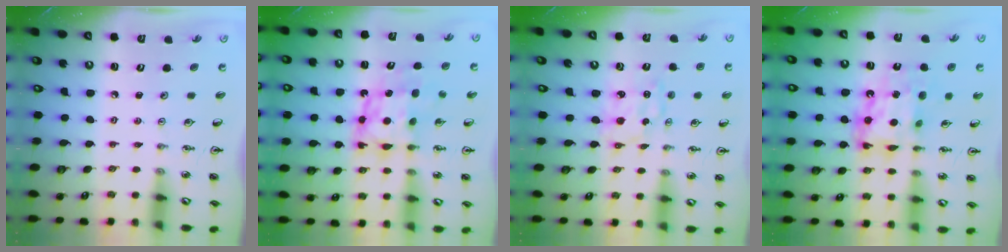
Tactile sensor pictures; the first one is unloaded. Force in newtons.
{"total": 7.7, "press": 7.7, "slide": 0.7}
{"total": 2.6, "press": 2.6, "slide": 0.3}
{"total": 12.4, "press": 12.4, "slide": 1.1}